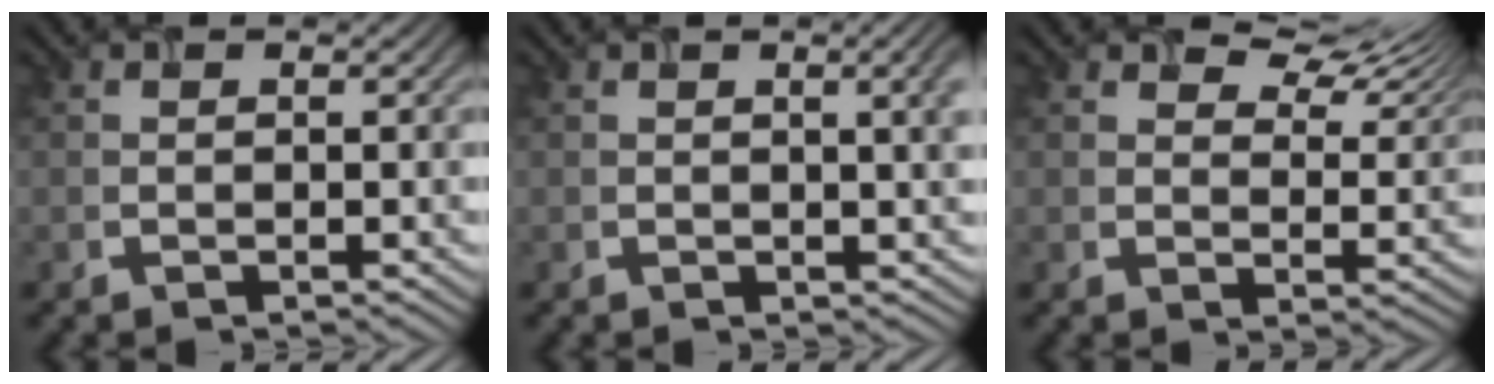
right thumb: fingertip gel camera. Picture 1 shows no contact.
{"total": 3.2, "force": [0.8, 0.7, 3.0], "torque": [-0.040, 0.005, 0.013]}
{"total": 6.8, "force": [5.2, 2.8, 3.5], "torque": [-0.055, 0.003, 0.083]}